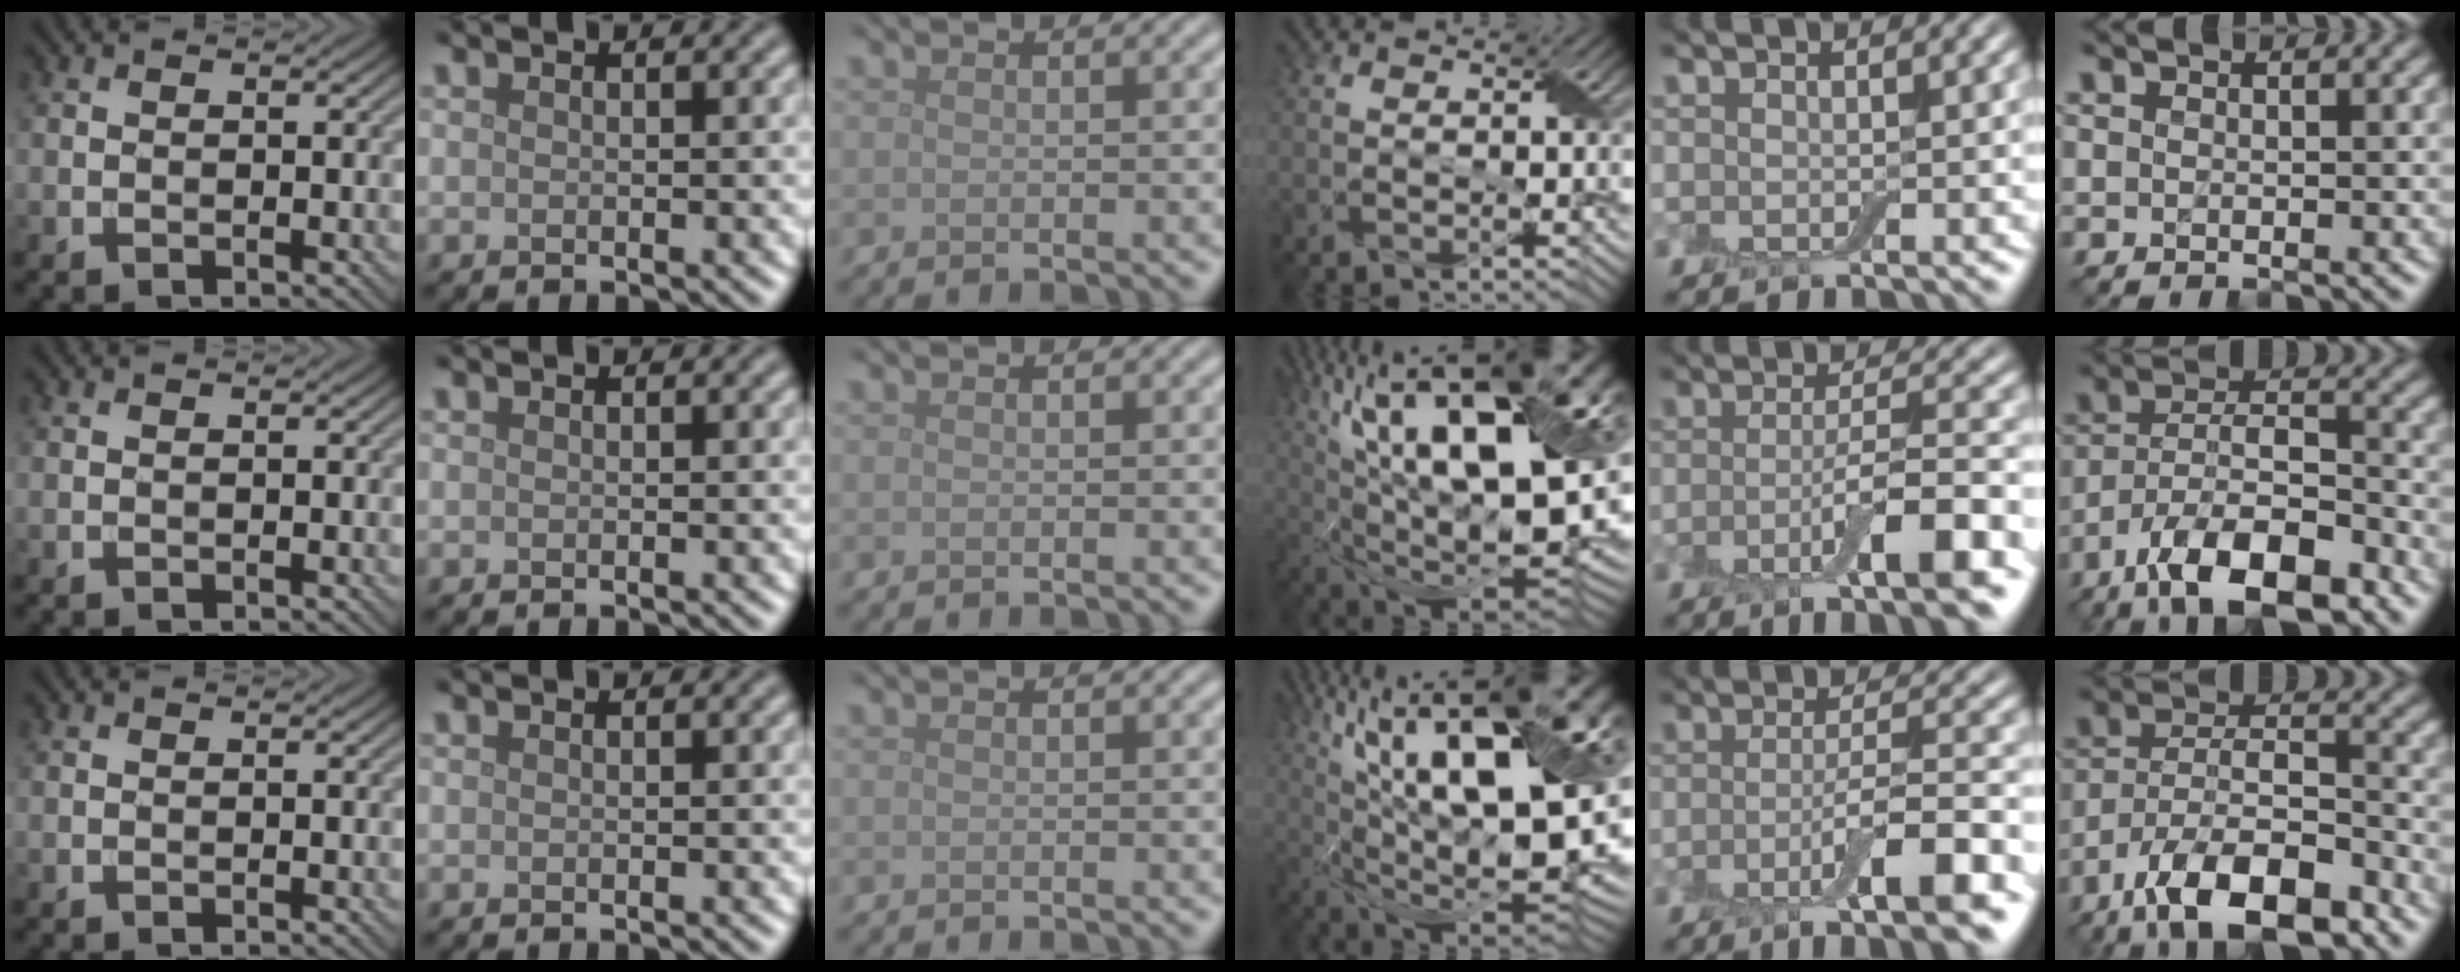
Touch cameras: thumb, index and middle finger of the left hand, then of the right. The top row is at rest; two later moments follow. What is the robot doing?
{"motion": "wrap", "object": "adhesive wrap"}